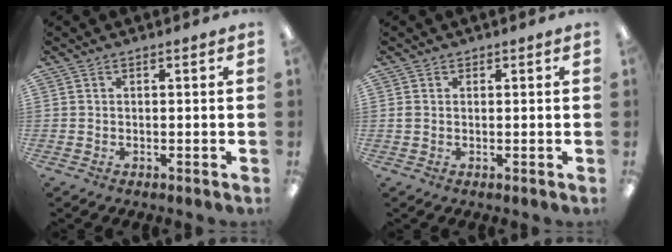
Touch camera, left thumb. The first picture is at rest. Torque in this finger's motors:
{"motor_torque": [-0.18, 0.12, -0.23, 0.17, 0.01]}